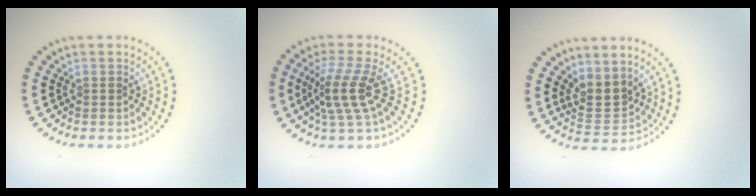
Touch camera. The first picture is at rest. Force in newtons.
{"total": 3.6, "press": 2.6, "slide": 2.5}
{"total": 3.2, "press": 2.8, "slide": 1.5}